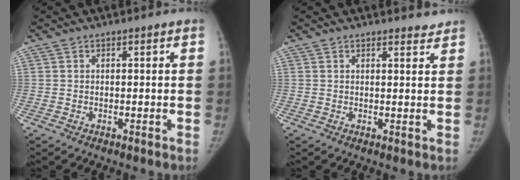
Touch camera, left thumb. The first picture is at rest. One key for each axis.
{"total": 2.1, "fx": 2.0, "fy": 0.5, "fz": 0.3, "tx": 0.003, "ty": -0.016, "tz": 0.022}